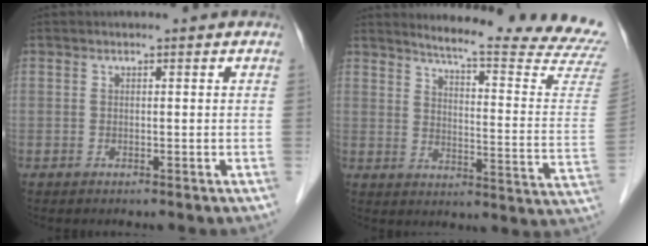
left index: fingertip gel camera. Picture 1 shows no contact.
{"total": 20.2, "force": [19.0, -1.7, 6.7], "torque": [-0.104, -0.135, 0.219]}